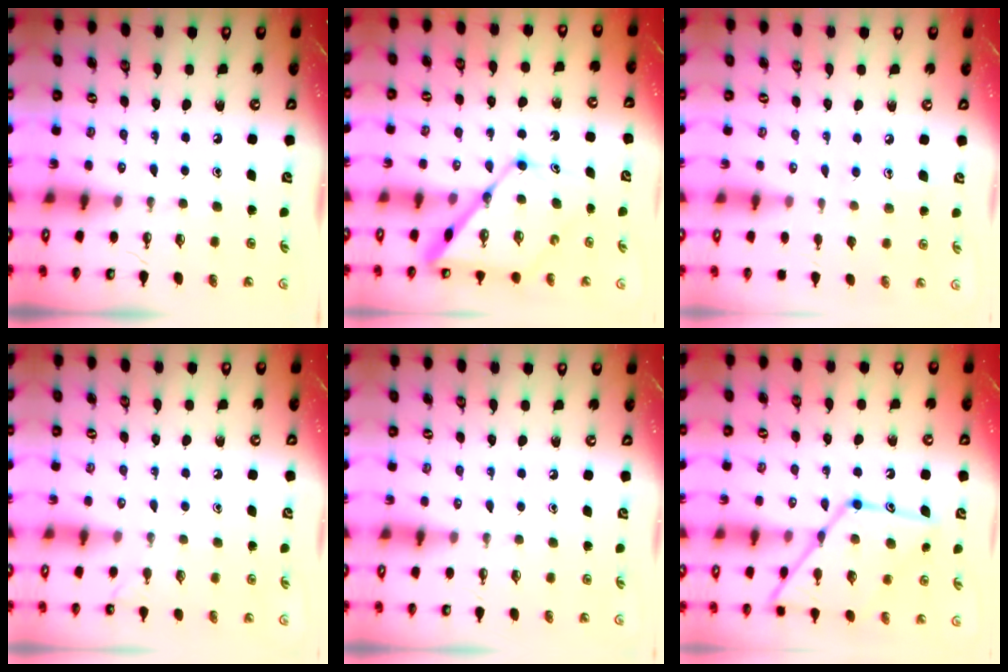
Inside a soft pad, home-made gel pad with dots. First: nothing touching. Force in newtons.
{"total": 12.6, "press": 12.6, "slide": 1.1}
{"total": 6.0, "press": 6.0, "slide": 0.3}
{"total": 2.9, "press": 2.9, "slide": 0.3}
{"total": 0.0}
{"total": 16.8, "press": 16.7, "slide": 1.5}